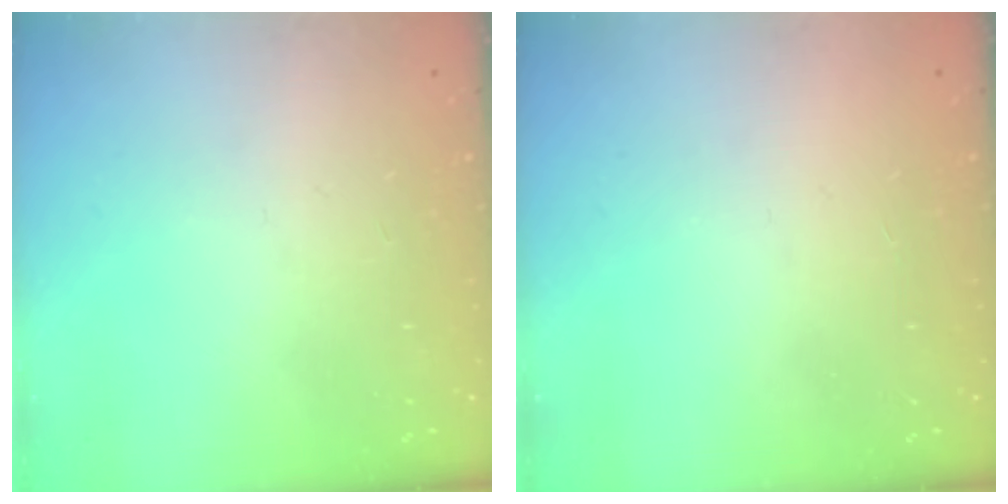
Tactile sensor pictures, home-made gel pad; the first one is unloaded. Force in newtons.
{"total": 1.5, "press": 1.5, "slide": 0.1}